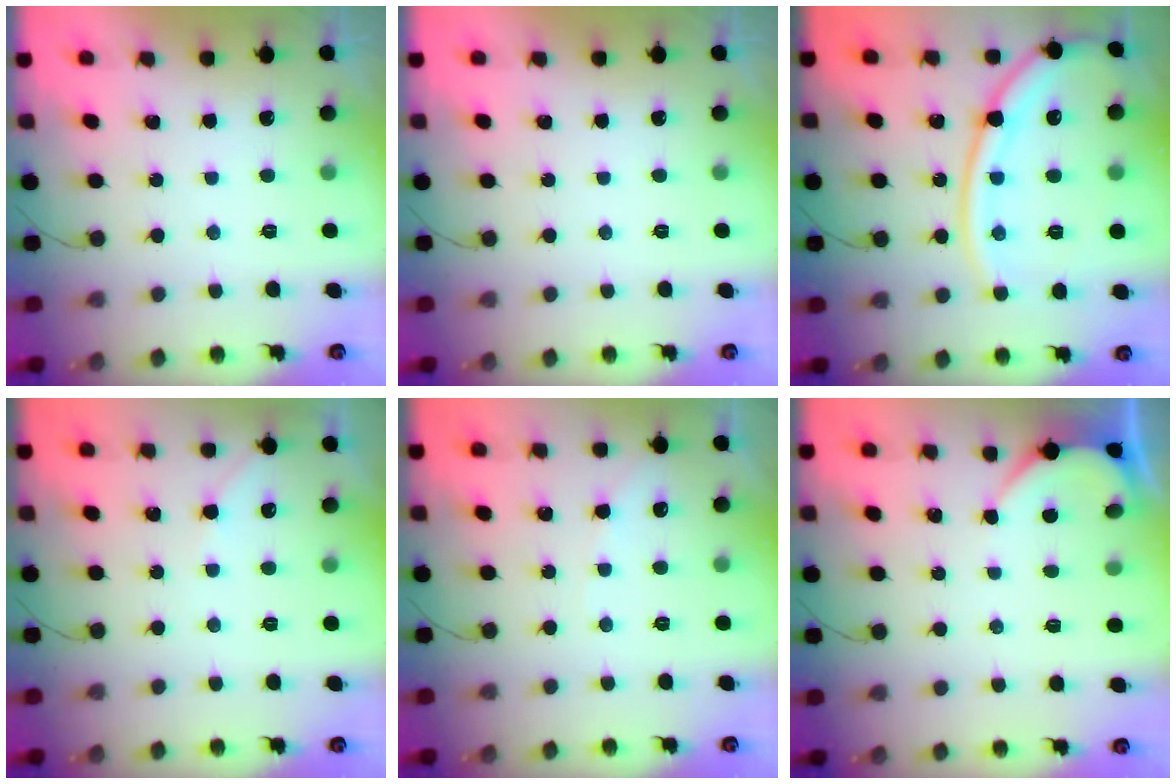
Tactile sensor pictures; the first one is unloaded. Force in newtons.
{"total": 0.0}
{"total": 15.6, "press": 15.5, "slide": 1.7}
{"total": 3.0, "press": 2.9, "slide": 0.5}
{"total": 3.5, "press": 3.5, "slide": 0.4}
{"total": 1.8, "press": 1.8, "slide": 0.3}